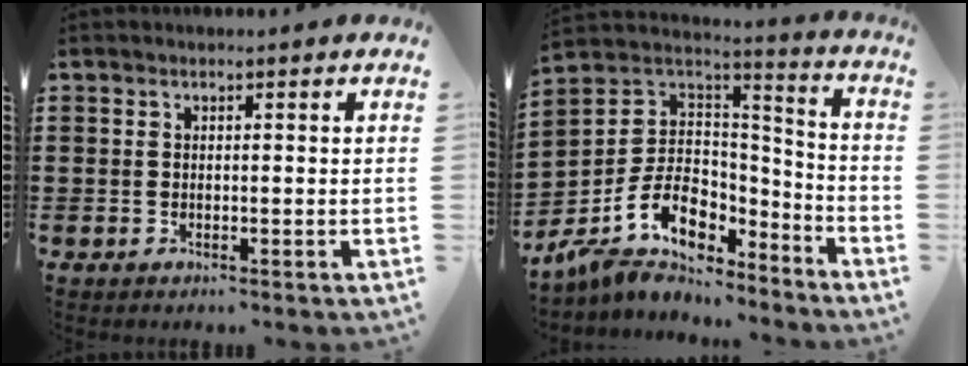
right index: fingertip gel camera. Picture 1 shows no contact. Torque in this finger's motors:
{"motor_torque": [0.48, -0.48, 0.06, 0.00]}